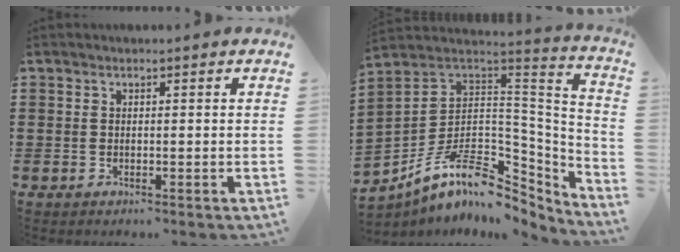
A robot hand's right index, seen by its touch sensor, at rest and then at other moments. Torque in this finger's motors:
{"motor_torque": [-1.43, 0.40, -0.99, -0.21]}